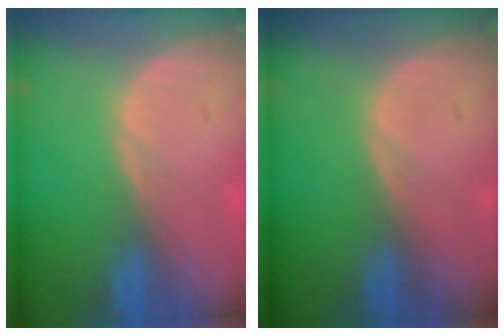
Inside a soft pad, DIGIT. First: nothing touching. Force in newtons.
{"total": 0.0}